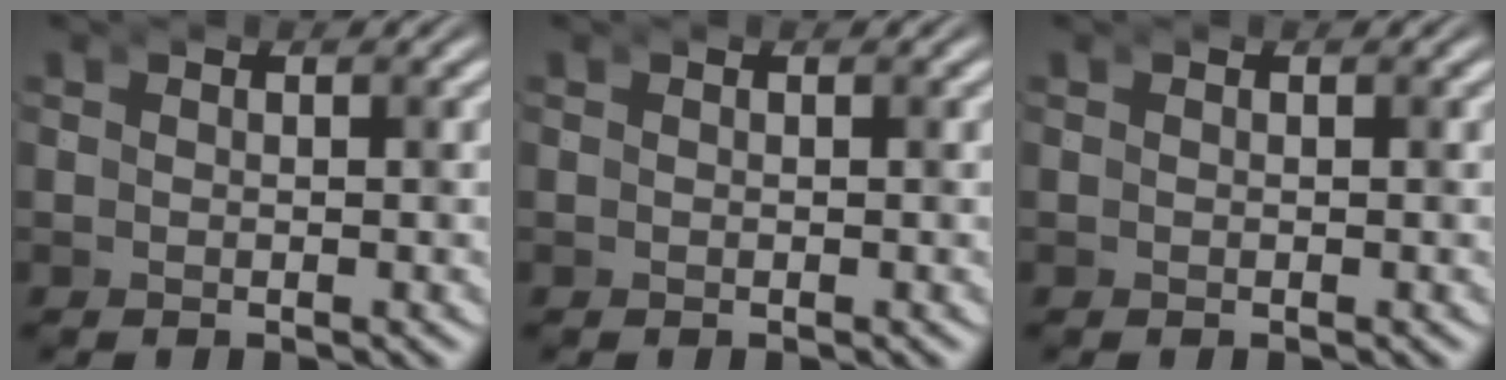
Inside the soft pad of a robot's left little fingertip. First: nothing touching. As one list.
[{"total": 0.0}, {"total": 0.0}]